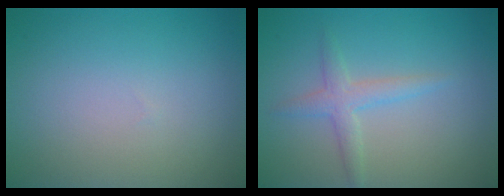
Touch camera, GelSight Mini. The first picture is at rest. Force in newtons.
{"total": 2.1, "press": 2.1, "slide": 0.1}